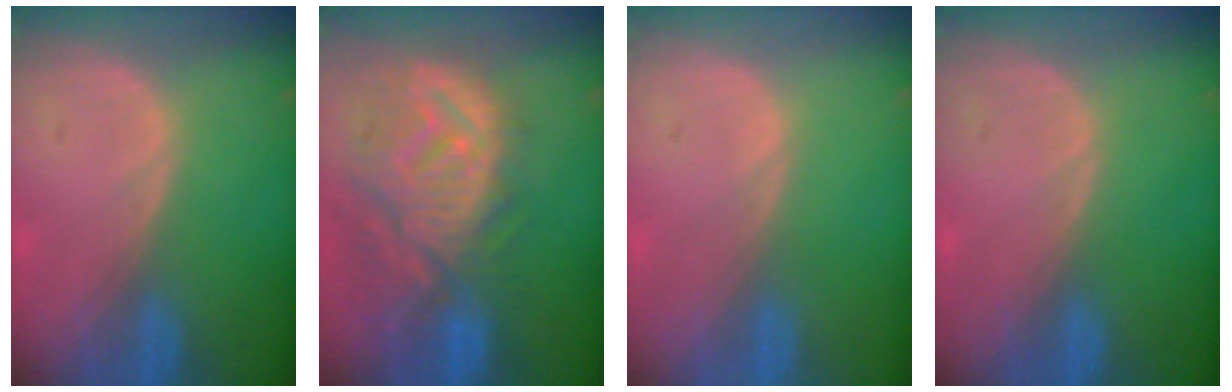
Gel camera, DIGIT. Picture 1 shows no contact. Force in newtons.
{"total": 12.6, "press": 11.1, "slide": 5.9}
{"total": 0.0}
{"total": 0.0}